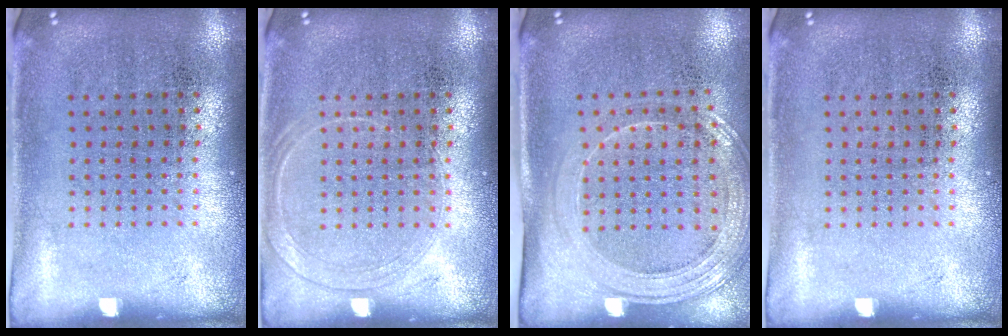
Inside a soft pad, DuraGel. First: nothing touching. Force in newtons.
{"total": 1.2, "press": 1.2, "slide": 0.2}
{"total": 1.9, "press": 1.7, "slide": 1.0}
{"total": 0.0}